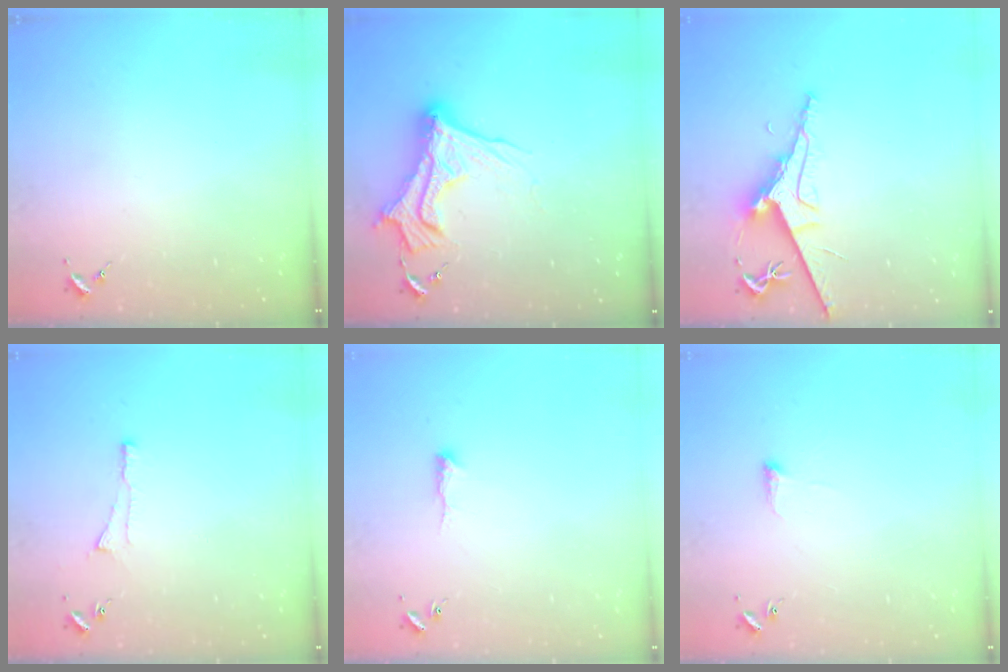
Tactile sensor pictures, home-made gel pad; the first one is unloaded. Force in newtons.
{"total": 14.6, "press": 14.5, "slide": 1.5}
{"total": 8.6, "press": 8.6, "slide": 1.0}
{"total": 5.2, "press": 5.2, "slide": 0.5}
{"total": 7.1, "press": 7.0, "slide": 0.7}
{"total": 4.8, "press": 4.8, "slide": 0.7}